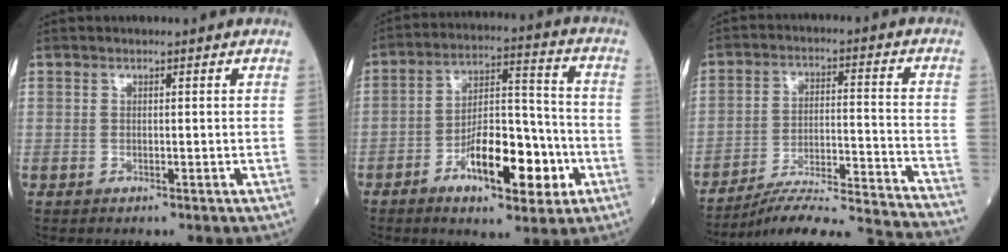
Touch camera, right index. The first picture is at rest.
{"total": 13.2, "force": [-5.3, 4.6, 11.1], "torque": [-0.193, 0.016, -0.080]}
{"total": 21.4, "force": [-20.2, -1.1, 7.0], "torque": [-0.075, -0.015, -0.286]}